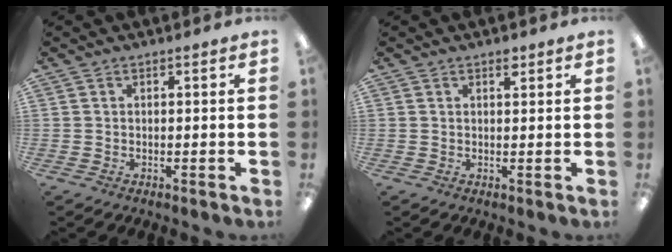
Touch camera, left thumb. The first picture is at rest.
{"total": 1.6, "force": [1.2, 0.6, 0.8], "torque": [-0.002, -0.007, 0.019]}